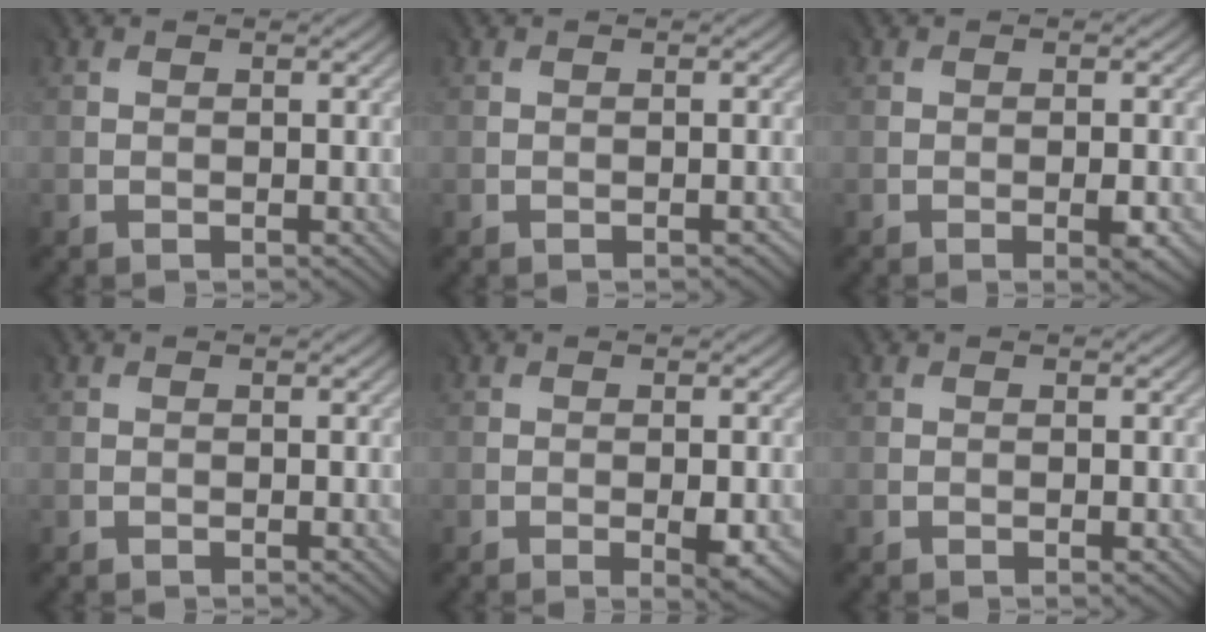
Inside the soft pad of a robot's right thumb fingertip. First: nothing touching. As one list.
[{"total": 0.5, "force": [-0.5, 0.0, 0.3], "torque": [-0.003, -0.002, -0.004]}, {"total": 2.3, "force": [-0.9, 0.5, 2.0], "torque": [-0.034, -0.006, -0.010]}, {"total": 0.0}, {"total": 2.9, "force": [-0.8, 1.1, 2.5], "torque": [-0.043, -0.008, -0.007]}, {"total": 0.5, "force": [0.0, 0.2, 0.5], "torque": [-0.006, -0.001, 0.002]}]